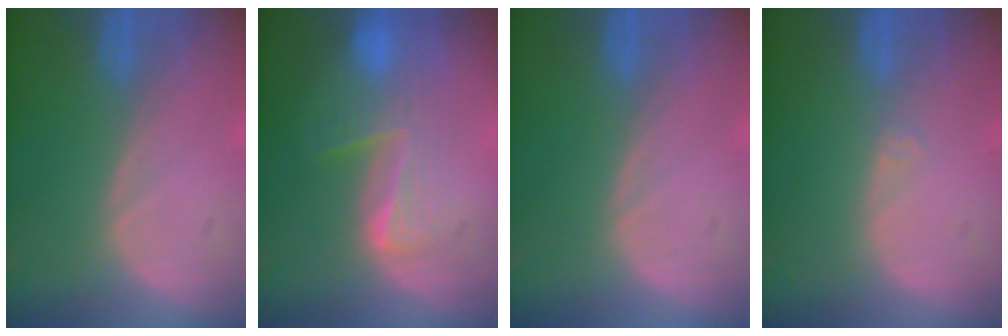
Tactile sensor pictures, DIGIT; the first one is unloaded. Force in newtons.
{"total": 6.5, "press": 6.3, "slide": 1.2}
{"total": 0.0}
{"total": 0.9, "press": 0.7, "slide": 0.6}